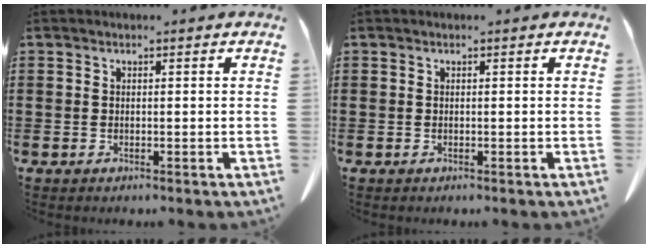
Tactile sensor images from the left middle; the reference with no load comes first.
{"total": 0.0}